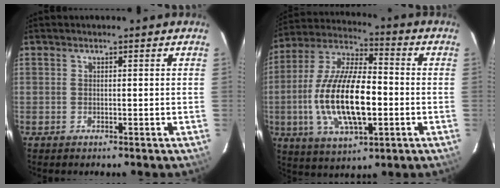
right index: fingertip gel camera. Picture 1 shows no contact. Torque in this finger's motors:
{"motor_torque": [1.82, -0.31, 1.05, 0.21]}